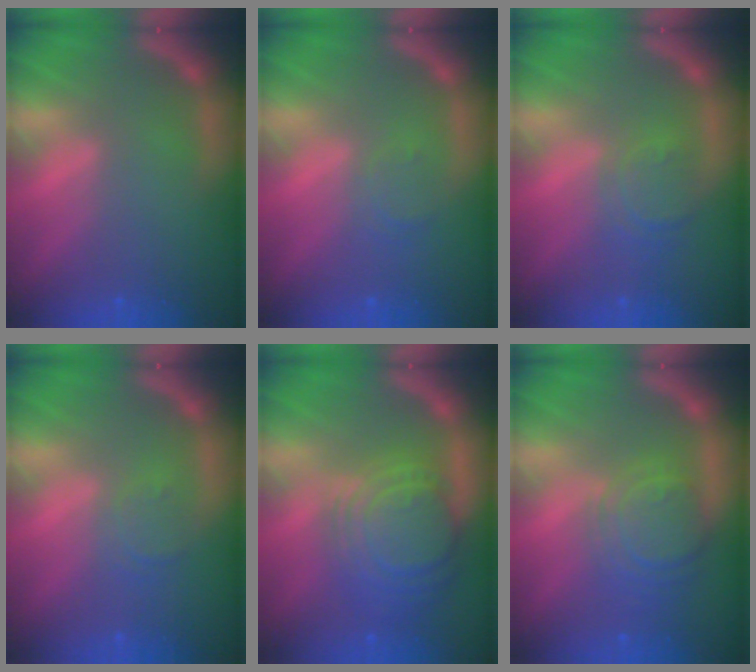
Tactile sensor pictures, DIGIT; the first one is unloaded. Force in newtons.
{"total": 1.5}
{"total": 3.0}
{"total": 1.9}
{"total": 10.0}
{"total": 6.0}